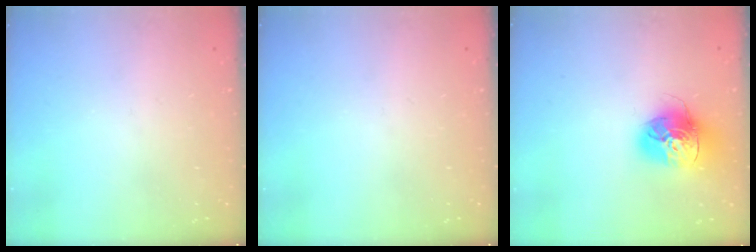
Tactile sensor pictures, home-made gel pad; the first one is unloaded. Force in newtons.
{"total": 0.0}
{"total": 16.6, "press": 16.6, "slide": 1.6}